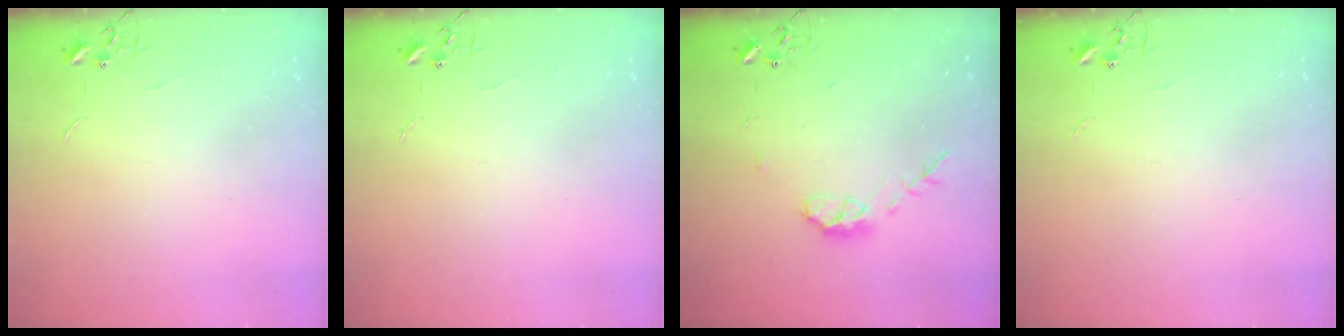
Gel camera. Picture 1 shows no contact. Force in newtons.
{"total": 0.0}
{"total": 7.4, "press": 7.4, "slide": 0.4}
{"total": 0.0}